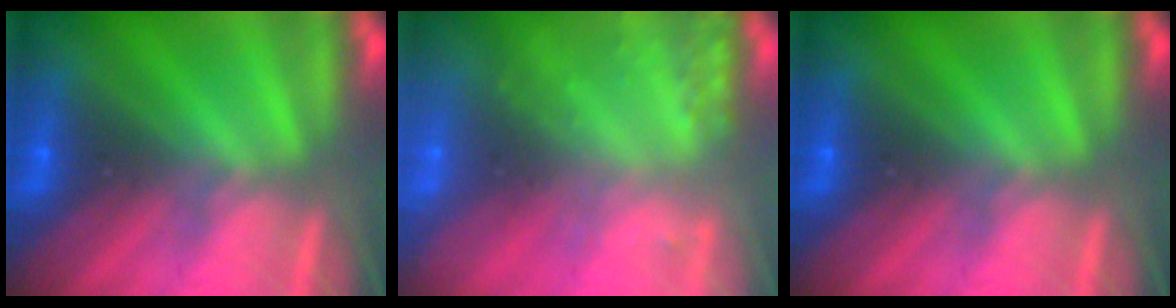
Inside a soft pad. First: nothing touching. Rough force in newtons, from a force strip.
{"total": 8.0}
{"total": 0.0}